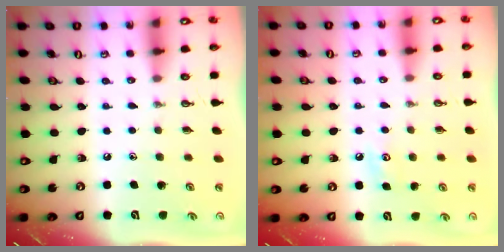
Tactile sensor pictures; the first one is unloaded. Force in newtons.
{"total": 5.6, "press": 5.6, "slide": 0.6}